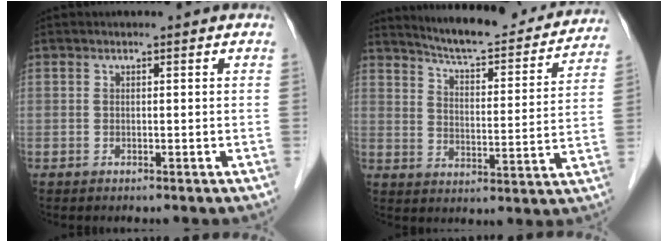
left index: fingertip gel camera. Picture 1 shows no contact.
{"total": 20.1, "force": [18.6, 3.0, 6.8], "torque": [-0.093, -0.024, 0.243]}